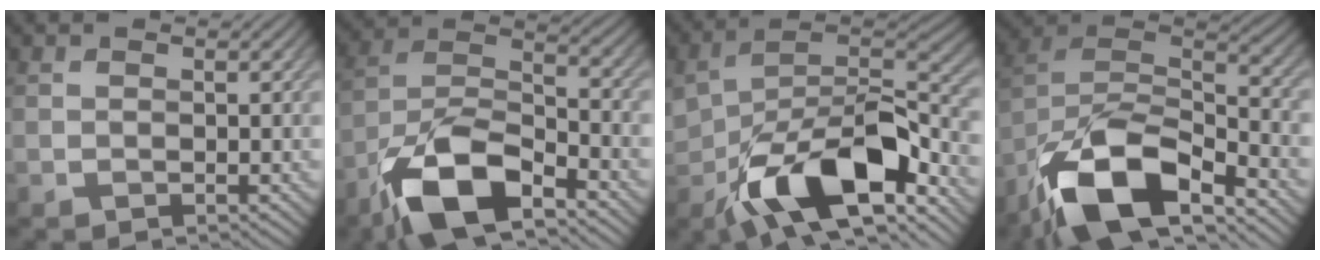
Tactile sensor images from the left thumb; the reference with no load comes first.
{"total": 13.1, "force": [-8.4, 5.1, 8.7], "torque": [-0.170, -0.005, -0.176]}
{"total": 15.1, "force": [-6.8, 8.2, 10.7], "torque": [-0.187, -0.041, -0.118]}
{"total": 15.9, "force": [-10.5, 6.1, 10.3], "torque": [-0.222, -0.018, -0.198]}